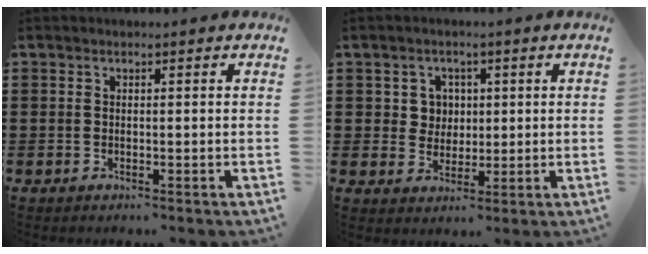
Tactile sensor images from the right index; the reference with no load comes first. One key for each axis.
{"total": 3.9, "fx": 1.0, "fy": 3.7, "fz": 1.1, "tx": -0.038, "ty": 0.011, "tz": 0.017}